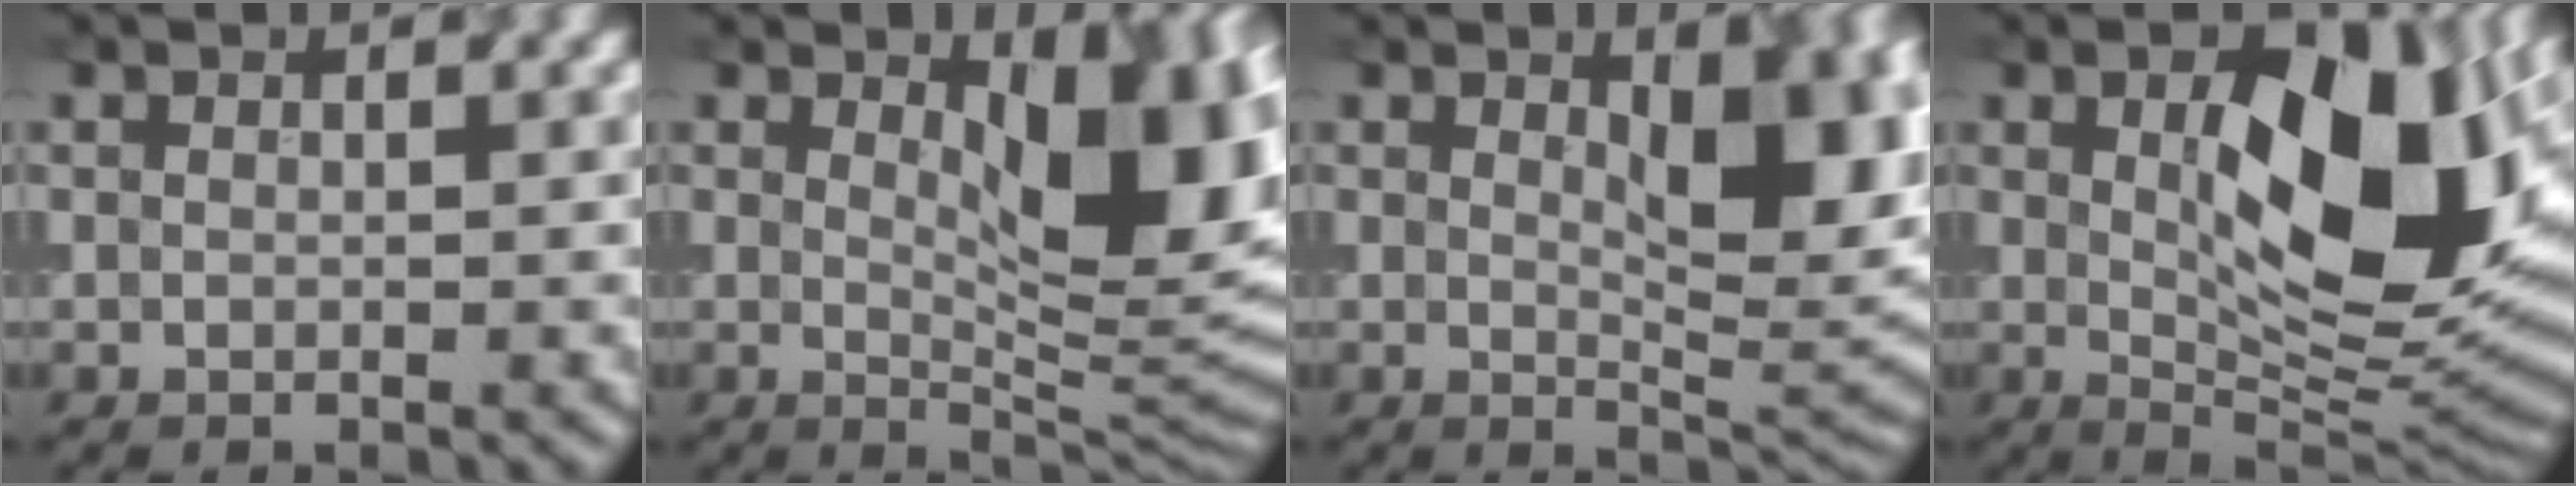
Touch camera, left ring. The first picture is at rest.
{"total": 9.4, "force": [2.7, 3.7, 8.3], "torque": [-0.108, -0.010, 0.046]}
{"total": 9.1, "force": [2.2, 3.7, 8.0], "torque": [-0.104, -0.001, 0.040]}
{"total": 13.5, "force": [2.8, 5.8, 11.9], "torque": [-0.155, 0.000, 0.046]}